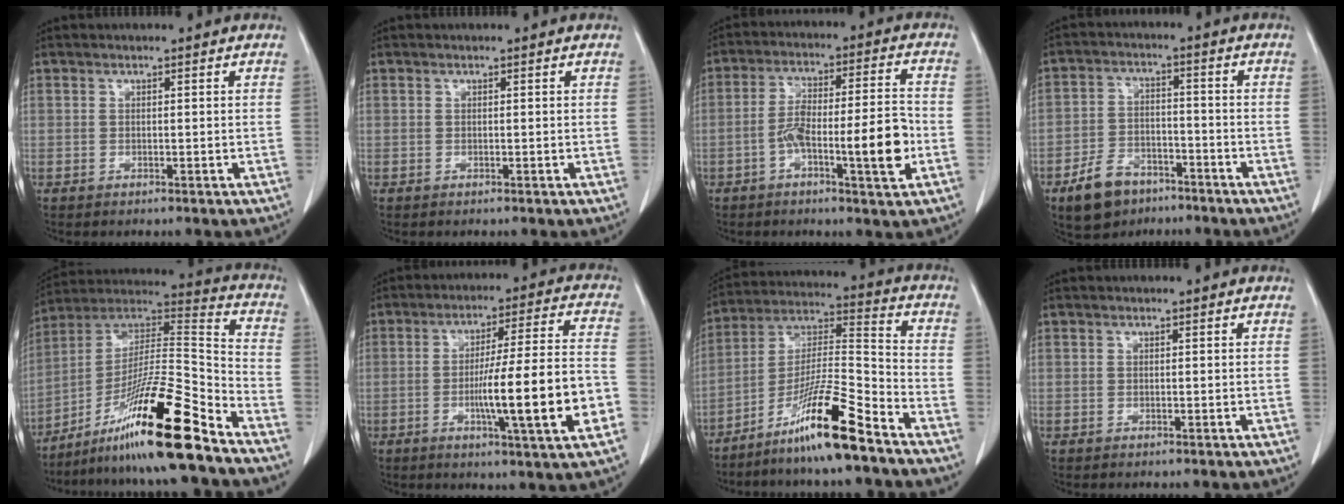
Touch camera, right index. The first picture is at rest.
{"total": 0.0}
{"total": 11.7, "force": [-3.6, 1.6, 11.1], "torque": [-0.184, 0.020, -0.057]}
{"total": 8.2, "force": [-5.5, 5.1, 3.5], "torque": [-0.076, 0.008, -0.089]}
{"total": 19.3, "force": [-13.0, -0.7, 14.3], "torque": [-0.263, -0.001, -0.231]}
{"total": 16.1, "force": [-4.3, 0.1, 15.5], "torque": [-0.236, 0.001, -0.067]}
{"total": 14.3, "force": [-10.1, -0.3, 10.1], "torque": [-0.192, -0.007, -0.182]}
{"total": 0.0}